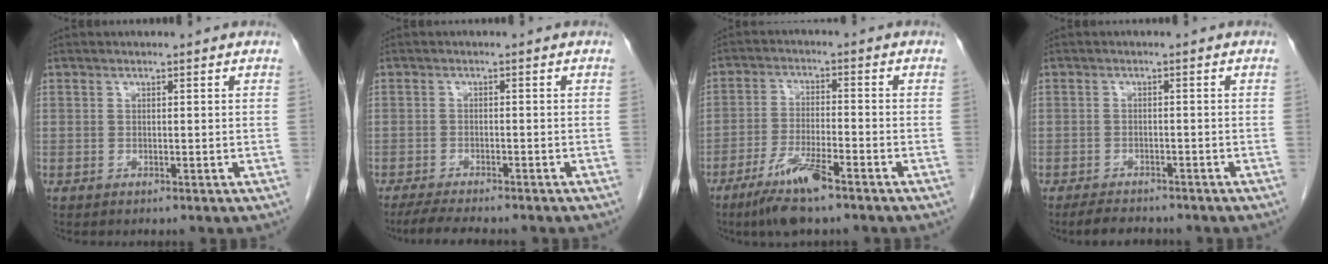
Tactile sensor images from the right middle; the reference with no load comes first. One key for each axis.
{"total": 6.6, "fx": -5.7, "fy": 0.8, "fz": 3.3, "tx": -0.057, "ty": -0.017, "tz": -0.089}
{"total": 8.2, "fx": -5.5, "fy": 0.8, "fz": 6.0, "tx": -0.121, "ty": -0.017, "tz": -0.101}
{"total": 4.5, "fx": -4.0, "fy": 1.5, "fz": 1.6, "tx": -0.034, "ty": -0.010, "tz": -0.060}